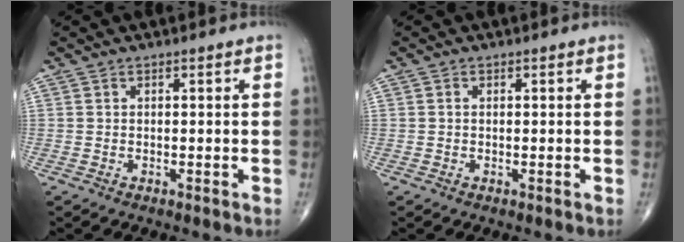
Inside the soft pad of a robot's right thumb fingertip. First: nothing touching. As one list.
[{"total": 0.5, "force": [0.1, 0.4, 0.3], "torque": [-0.007, 0.000, 0.001]}]